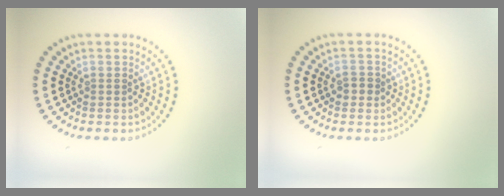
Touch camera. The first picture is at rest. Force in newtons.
{"total": 1.2, "press": 1.1, "slide": 0.4}